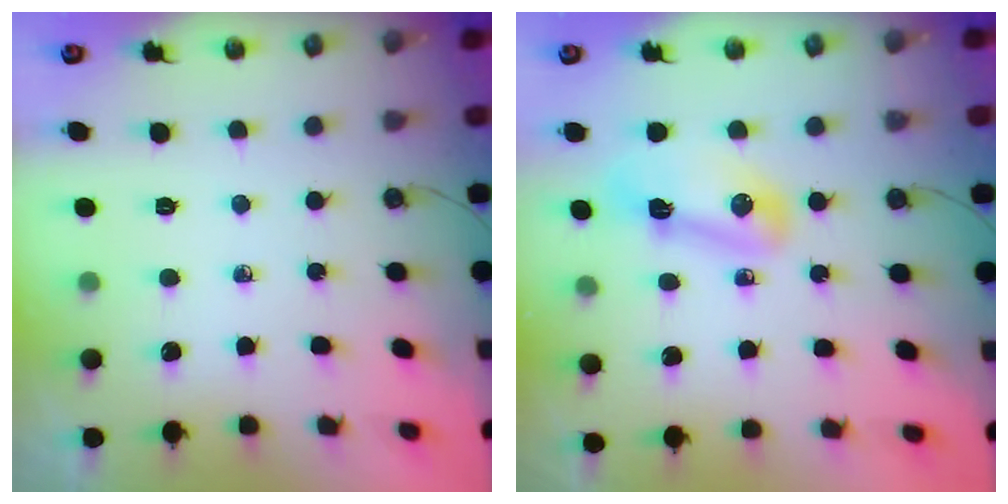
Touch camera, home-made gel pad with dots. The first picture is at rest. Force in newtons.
{"total": 7.4, "press": 7.4, "slide": 0.8}